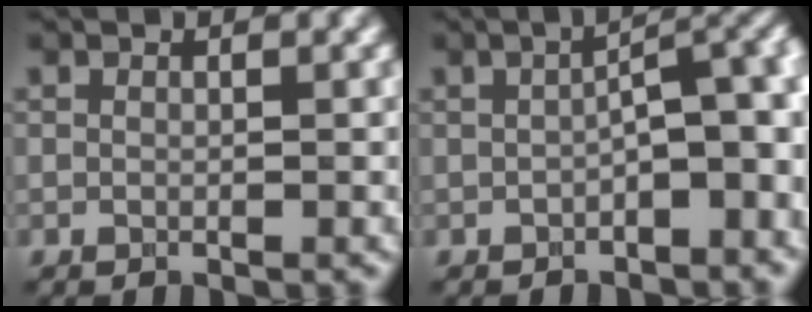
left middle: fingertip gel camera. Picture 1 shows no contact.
{"total": 4.3, "force": [-0.9, 1.3, 4.0], "torque": [-0.051, 0.015, -0.012]}